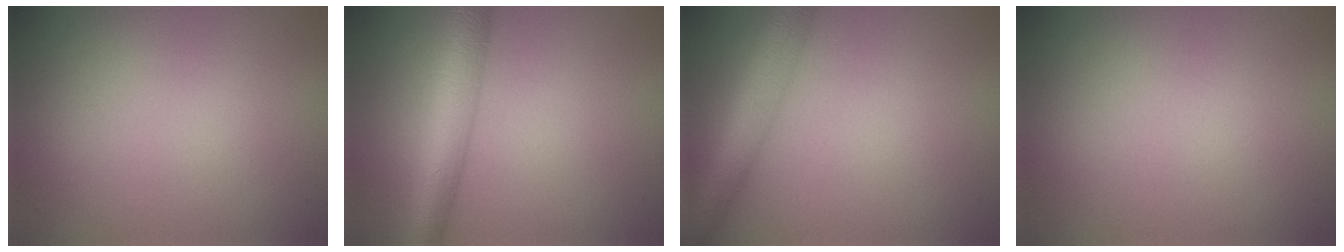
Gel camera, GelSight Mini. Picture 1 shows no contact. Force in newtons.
{"total": 5.2, "press": 5.2, "slide": 0.2}
{"total": 5.8, "press": 5.8, "slide": 0.2}
{"total": 0.0}